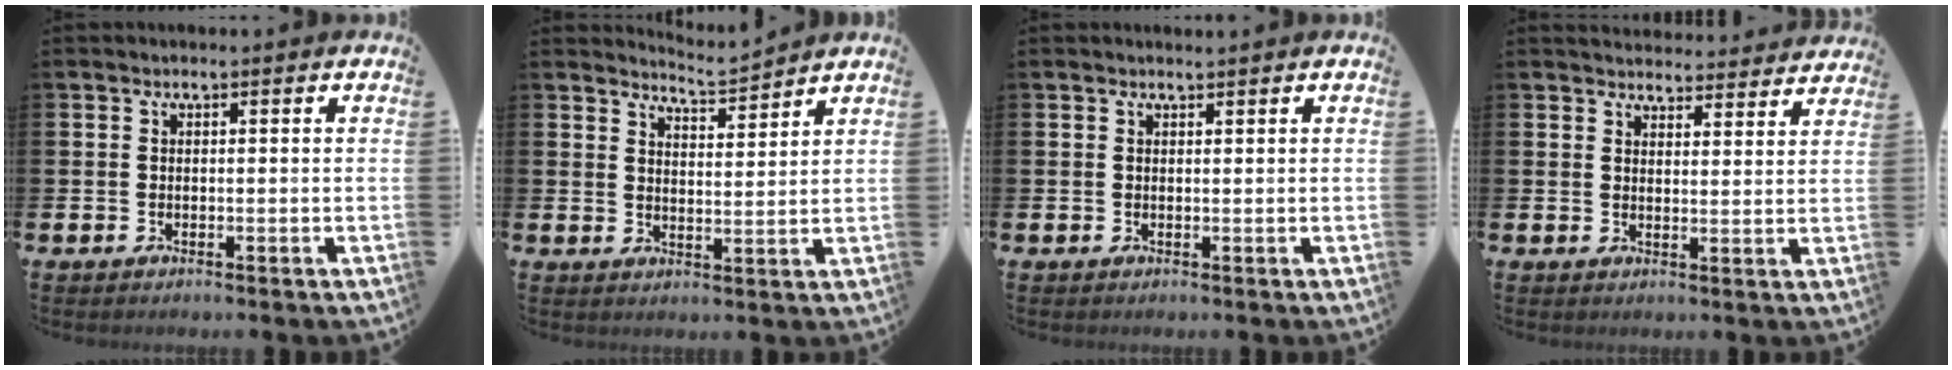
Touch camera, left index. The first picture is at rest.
{"total": 4.7, "force": [4.7, 0.0, 0.1], "torque": [-0.011, -0.032, 0.083]}
{"total": 0.6, "force": [0.6, 0.0, 0.0], "torque": [0.000, -0.002, 0.011]}
{"total": 4.1, "force": [4.0, 0.8, 0.1], "torque": [0.000, -0.029, 0.072]}